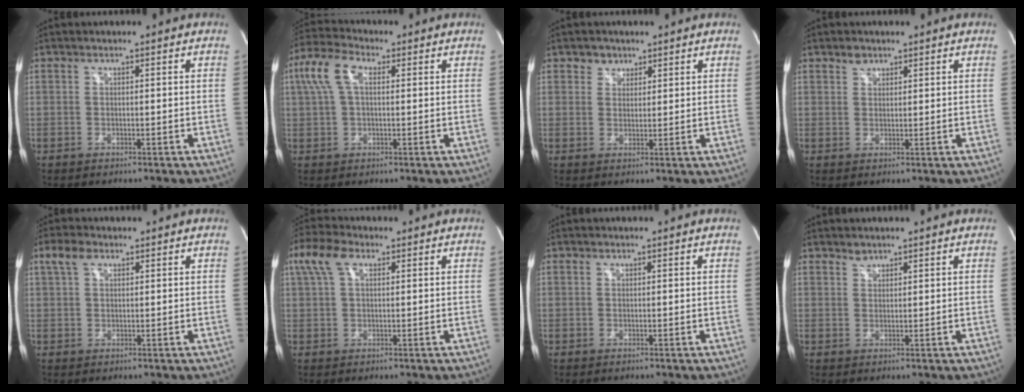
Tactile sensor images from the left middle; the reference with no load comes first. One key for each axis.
{"total": 6.9, "fx": 1.9, "fy": 3.2, "fz": 5.8, "tx": -0.145, "ty": 0.034, "tz": 0.036}
{"total": 2.3, "fx": 1.5, "fy": 1.7, "fz": 0.1, "tx": 0.004, "ty": 0.002, "tz": 0.021}
{"total": 1.6, "fx": 1.2, "fy": 1.0, "fz": 0.3, "tx": -0.003, "ty": 0.001, "tz": 0.020}
{"total": 3.1, "fx": 1.8, "fy": 1.6, "fz": 1.9, "tx": -0.048, "ty": 0.019, "tz": 0.039}
{"total": 5.6, "fx": 2.5, "fy": 2.7, "fz": 4.3, "tx": -0.106, "ty": 0.031, "tz": 0.052}
{"total": 0.0}
{"total": 1.1, "fx": 1.0, "fy": 0.5, "fz": 0.0, "tx": 0.004, "ty": -0.002, "tz": 0.017}